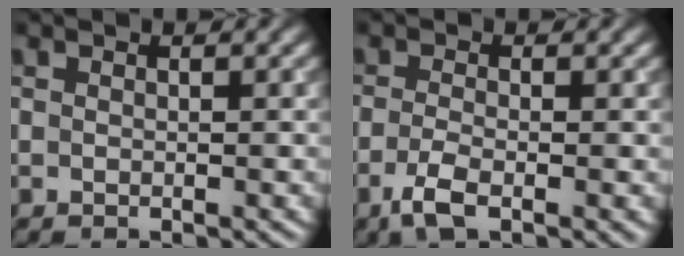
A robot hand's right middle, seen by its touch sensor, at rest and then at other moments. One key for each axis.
{"total": 3.4, "fx": -1.5, "fy": 1.1, "fz": 2.8, "tx": -0.061, "ty": -0.007, "tz": -0.032}